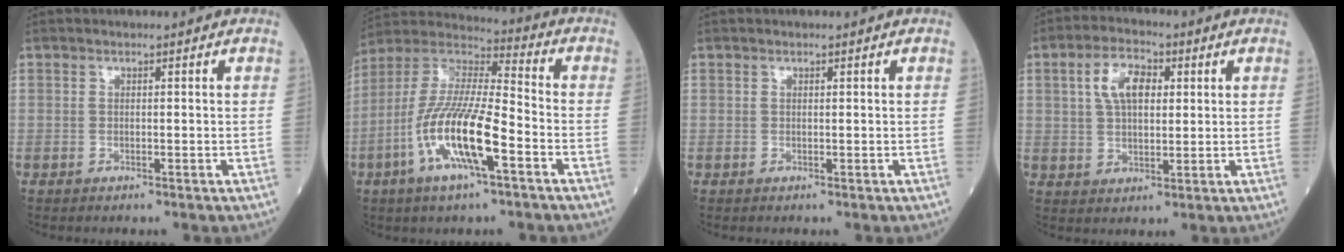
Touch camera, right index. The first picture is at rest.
{"total": 15.6, "force": [-5.7, 2.8, 14.3], "torque": [-0.292, -0.008, -0.110]}
{"total": 0.0}
{"total": 7.4, "force": [2.3, 3.7, 5.9], "torque": [-0.117, 0.017, 0.043]}